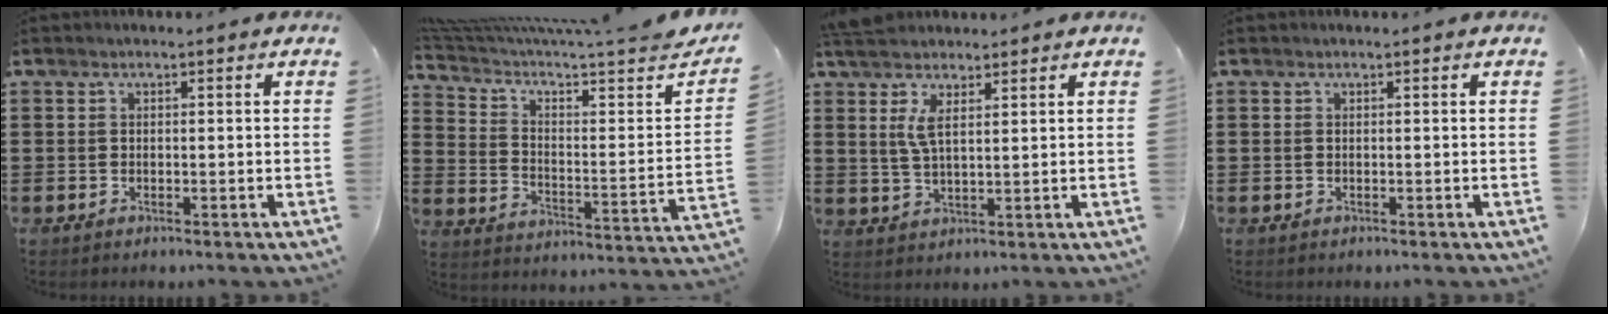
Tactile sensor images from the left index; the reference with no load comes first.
{"total": 5.3, "force": [4.1, 0.0, 3.2], "torque": [-0.076, -0.054, 0.062]}
{"total": 6.0, "force": [3.5, 1.9, 4.6], "torque": [-0.106, -0.003, 0.059]}
{"total": 0.0}